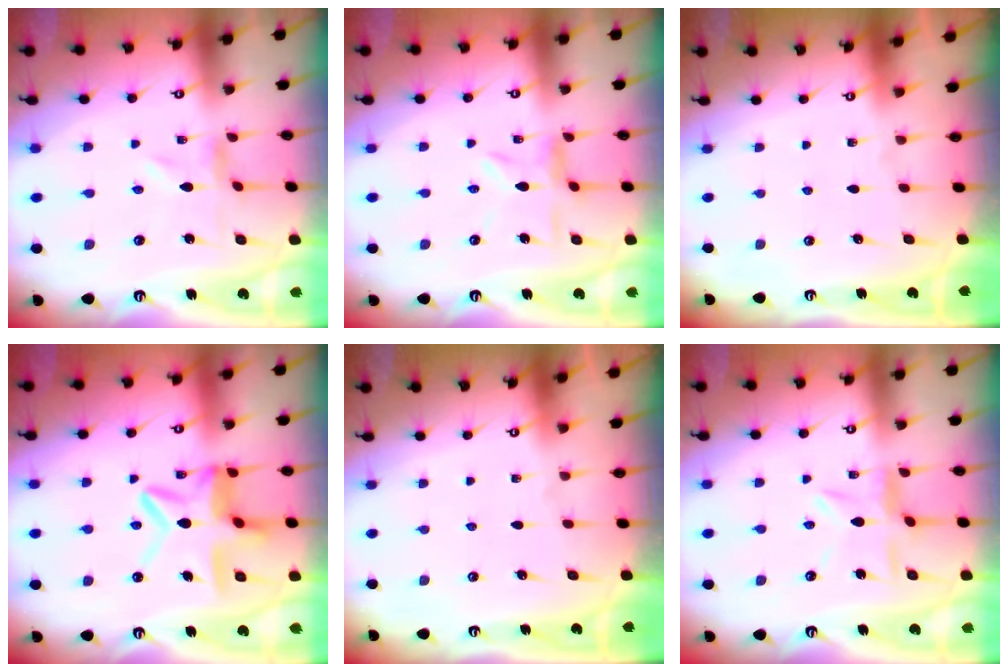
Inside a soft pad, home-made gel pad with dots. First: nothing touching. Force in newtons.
{"total": 4.8, "press": 4.8, "slide": 0.5}
{"total": 0.0}
{"total": 12.7, "press": 12.6, "slide": 1.0}
{"total": 0.0}
{"total": 5.8, "press": 5.7, "slide": 0.6}